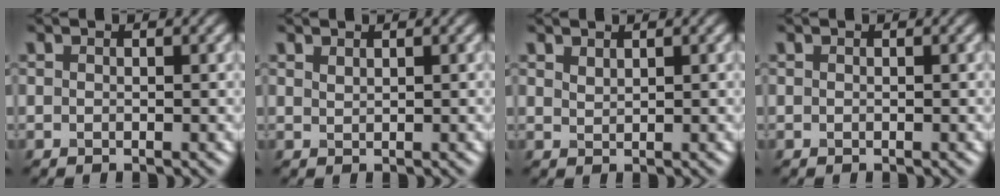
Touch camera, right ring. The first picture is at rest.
{"total": 0.7, "force": [0.6, 0.1, 0.2], "torque": [-0.003, 0.000, 0.015]}
{"total": 1.0, "force": [0.9, 0.3, 0.3], "torque": [-0.010, -0.001, 0.021]}
{"total": 0.0}